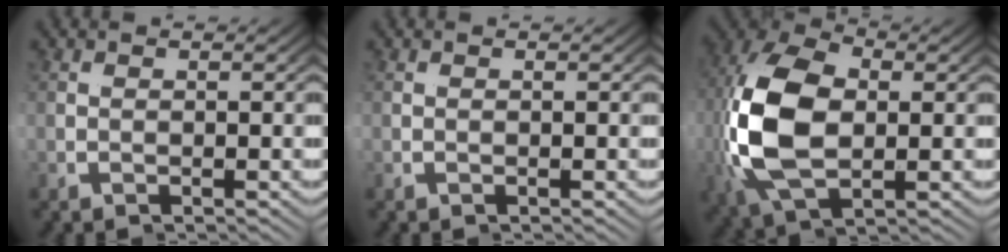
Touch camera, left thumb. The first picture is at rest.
{"total": 0.0}
{"total": 13.7, "force": [-0.5, 8.8, 10.5], "torque": [-0.248, -0.030, 0.005]}